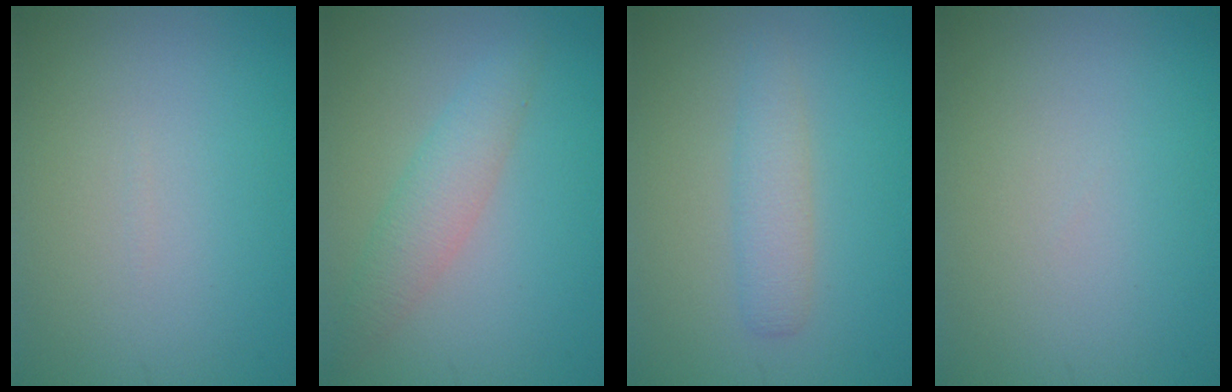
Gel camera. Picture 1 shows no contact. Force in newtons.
{"total": 2.9, "press": 2.9, "slide": 0.1}
{"total": 2.4, "press": 2.4, "slide": 0.1}
{"total": 0.0}